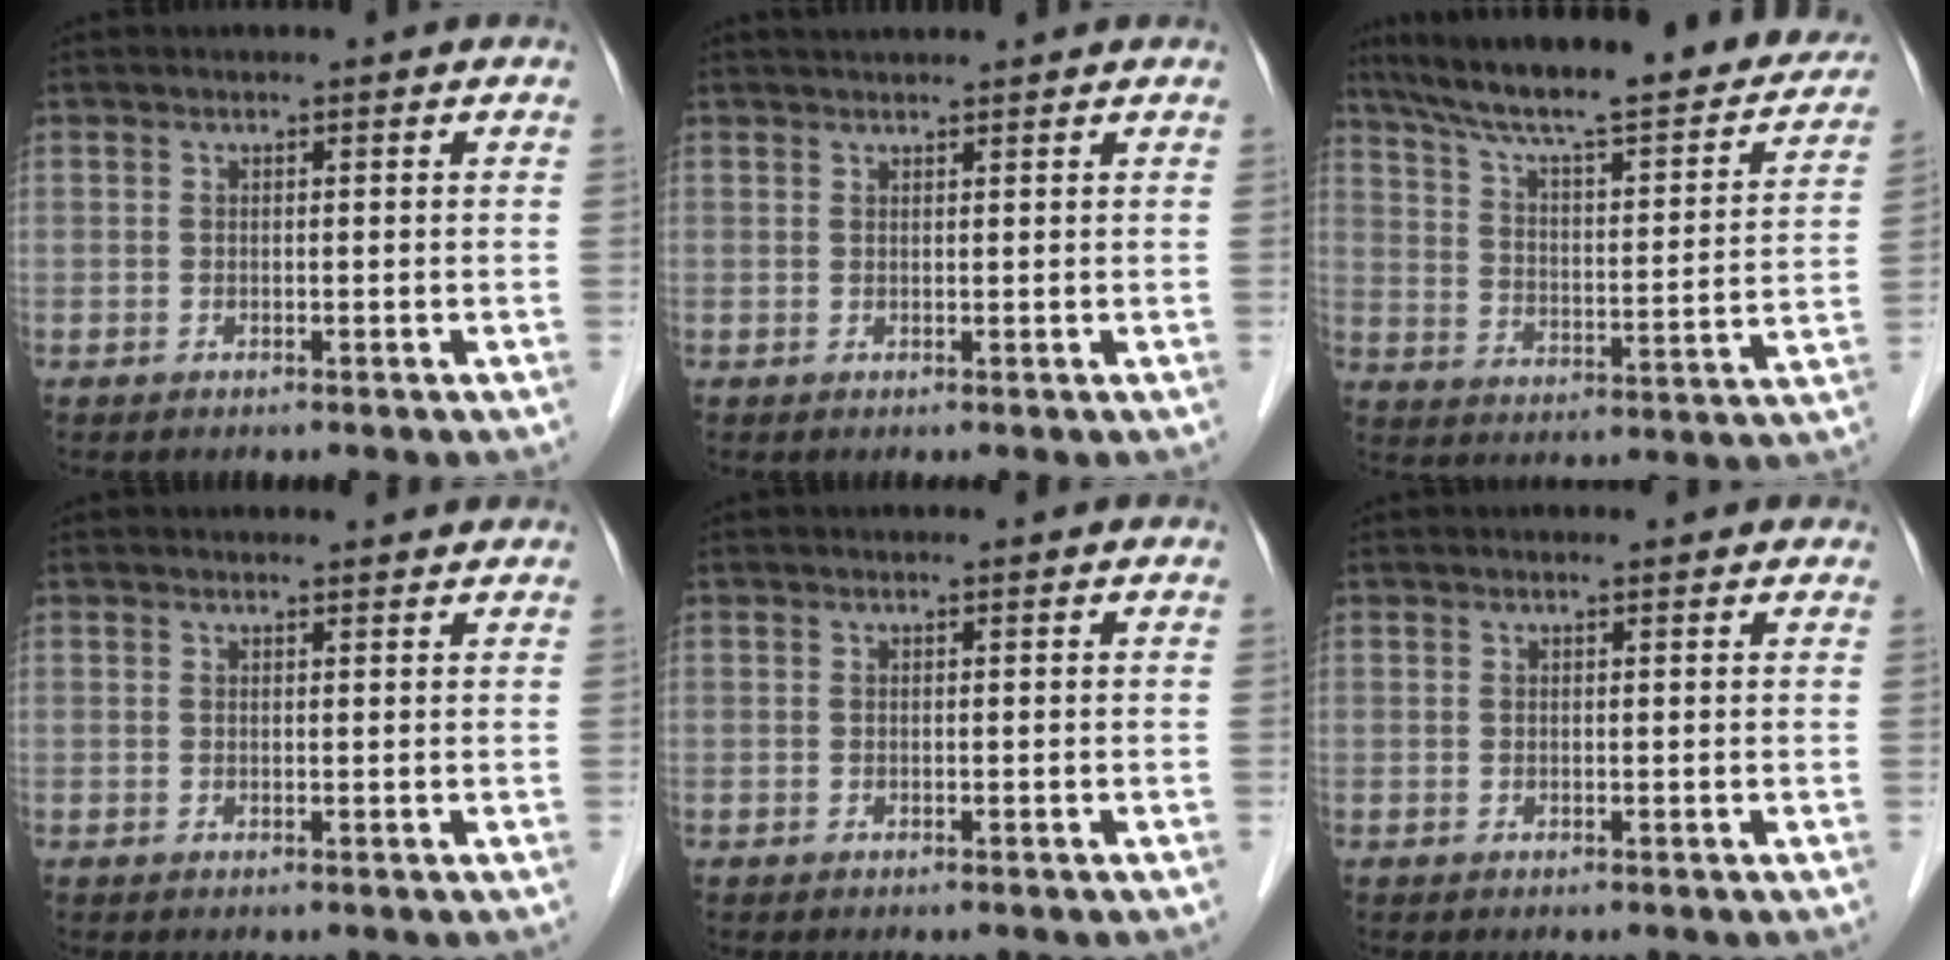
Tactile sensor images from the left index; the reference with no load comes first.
{"total": 3.2, "force": [3.0, 0.1, 1.1], "torque": [-0.014, 0.027, 0.043]}
{"total": 28.1, "force": [23.2, 5.0, 15.1], "torque": [-0.236, -0.015, 0.310]}
{"total": 2.2, "force": [2.2, 0.2, 0.3], "torque": [-0.010, 0.000, 0.022]}
{"total": 0.0}
{"total": 2.1, "force": [1.9, 0.5, 0.8], "torque": [-0.013, 0.008, 0.014]}